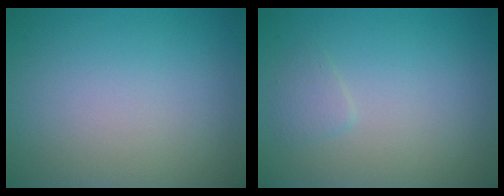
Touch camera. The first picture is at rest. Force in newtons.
{"total": 1.0, "press": 1.0, "slide": 0.1}